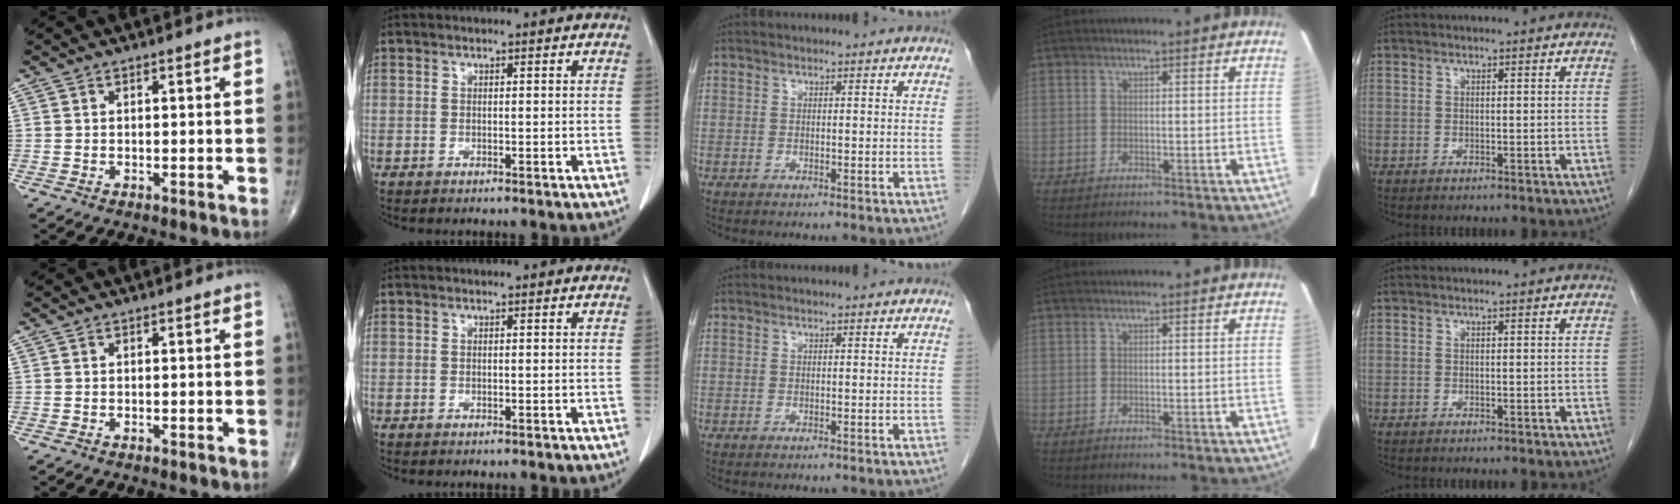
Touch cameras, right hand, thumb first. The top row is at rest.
{}